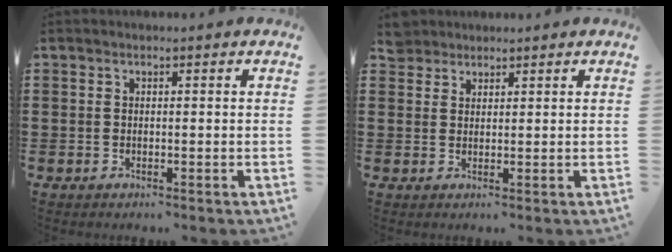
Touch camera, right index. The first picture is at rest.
{"total": 2.8, "force": [2.4, 1.3, 0.0], "torque": [-0.010, 0.012, 0.048]}